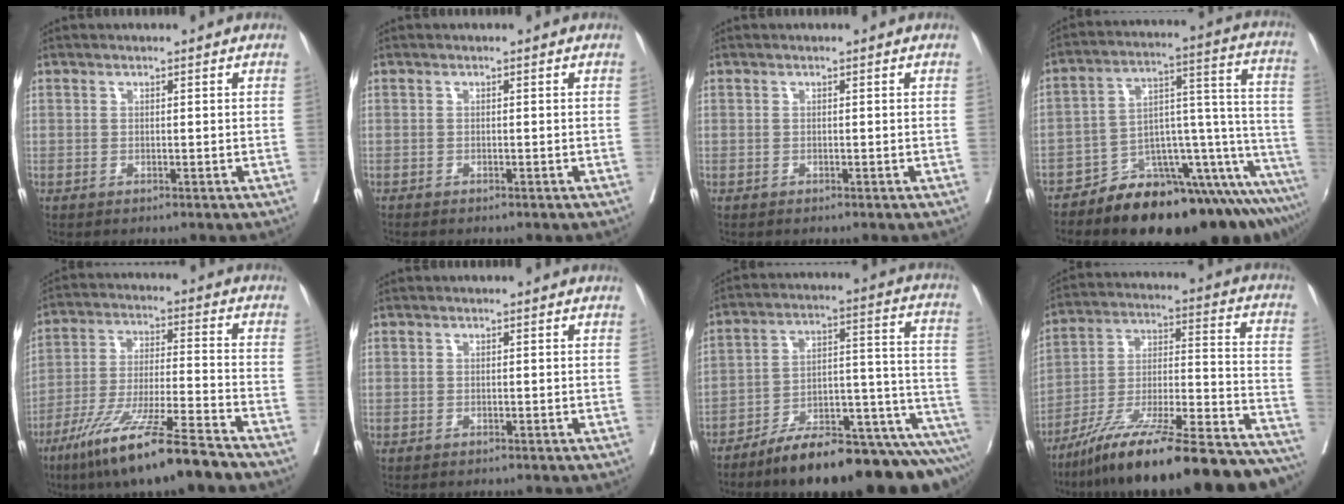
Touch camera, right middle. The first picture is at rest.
{"total": 0.5, "force": [-0.5, 0.0, 0.2], "torque": [-0.004, -0.001, -0.010]}
{"total": 0.0}
{"total": 20.8, "force": [-15.5, 5.1, 12.9], "torque": [-0.086, 0.051, -0.224]}
{"total": 15.5, "force": [-11.0, 0.1, 11.0], "torque": [-0.218, -0.047, -0.197]}
{"total": 0.0}
{"total": 20.6, "force": [-17.1, 3.7, 10.9], "torque": [-0.080, 0.044, -0.254]}
{"total": 29.8, "force": [-24.7, 2.9, 16.5], "torque": [-0.194, -0.005, -0.377]}